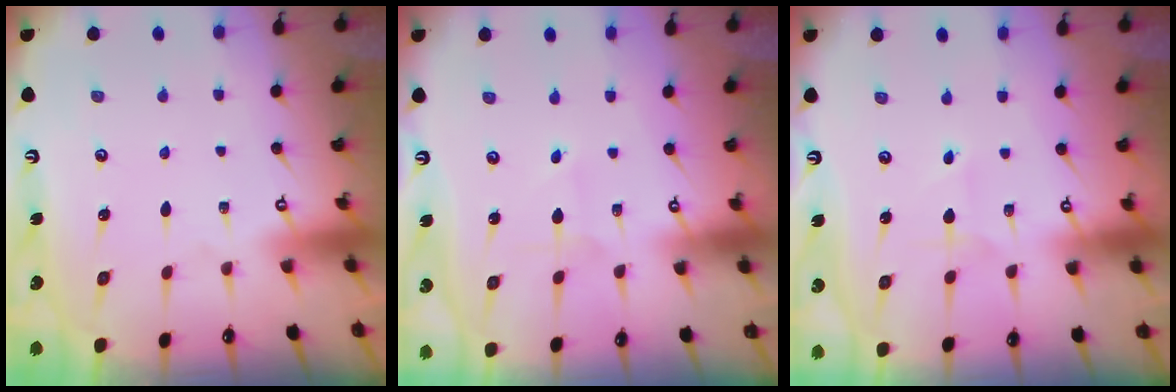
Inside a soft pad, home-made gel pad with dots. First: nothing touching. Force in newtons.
{"total": 1.6, "press": 1.6, "slide": 0.2}
{"total": 1.4, "press": 1.4, "slide": 0.1}